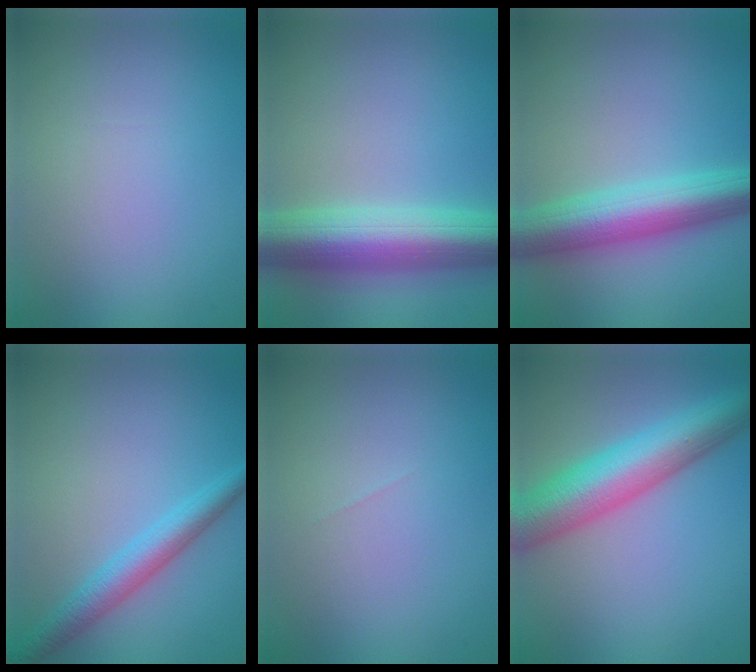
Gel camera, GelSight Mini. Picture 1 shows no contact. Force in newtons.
{"total": 9.8, "press": 9.8, "slide": 0.3}
{"total": 7.6, "press": 7.6, "slide": 0.2}
{"total": 3.7, "press": 3.7, "slide": 0.1}
{"total": 0.0}
{"total": 9.0, "press": 9.0, "slide": 0.3}